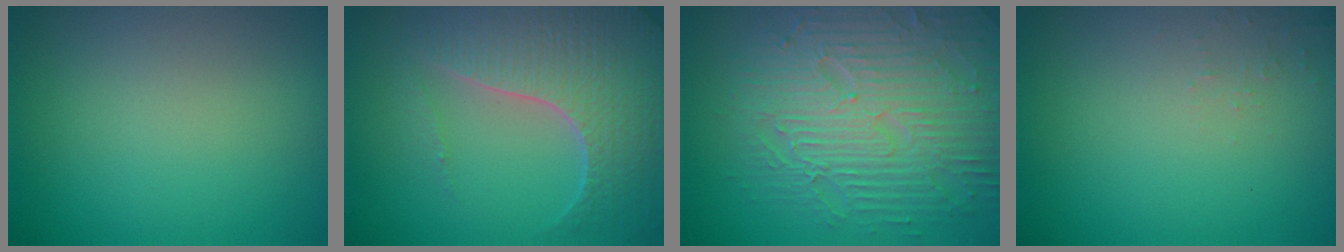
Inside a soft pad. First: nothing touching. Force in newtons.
{"total": 6.9, "press": 6.7, "slide": 1.5}
{"total": 8.9, "press": 6.4, "slide": 6.3}
{"total": 0.8, "press": 0.7, "slide": 0.1}